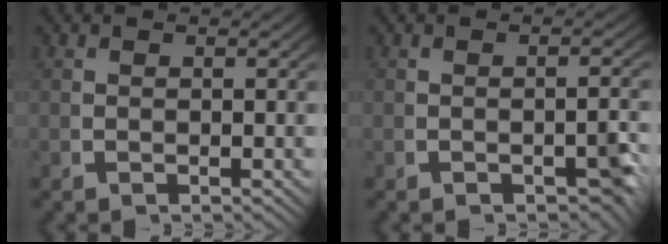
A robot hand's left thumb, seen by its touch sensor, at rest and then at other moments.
{"total": 1.6, "force": [-1.0, 0.6, 1.2], "torque": [-0.016, 0.001, -0.014]}